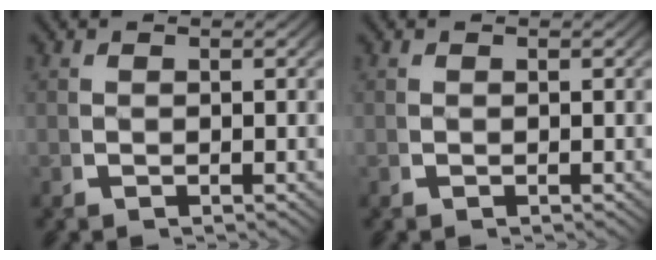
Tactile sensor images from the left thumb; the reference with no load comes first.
{"total": 0.0}